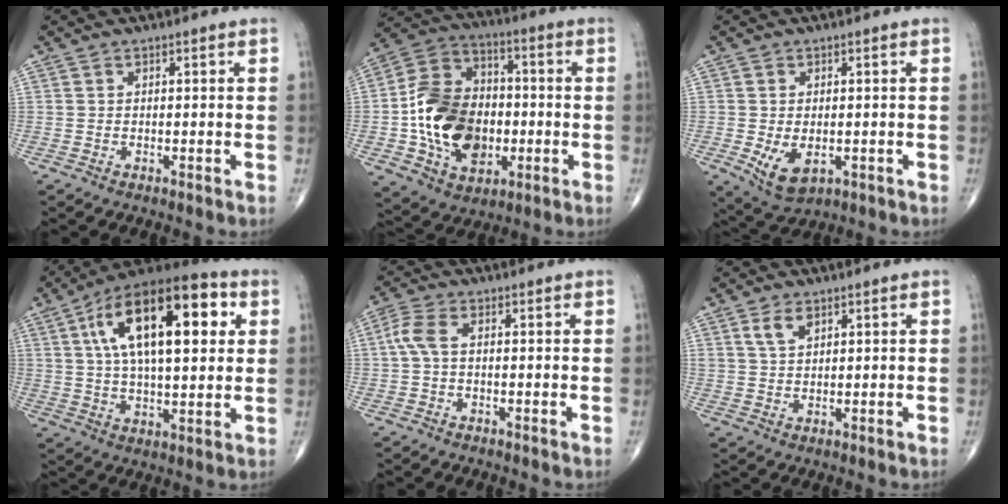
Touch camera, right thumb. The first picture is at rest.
{"total": 19.5, "force": [-2.7, 14.0, 13.2], "torque": [-0.200, 0.025, -0.040]}
{"total": 6.2, "force": [-1.3, 3.6, 4.9], "torque": [-0.083, -0.013, -0.011]}
{"total": 23.2, "force": [6.8, 9.9, 19.8], "torque": [-0.314, 0.013, 0.103]}
{"total": 3.9, "force": [0.1, 1.9, 3.5], "torque": [-0.095, 0.010, -0.003]}
{"total": 3.3, "force": [1.9, 1.7, 2.1], "torque": [-0.034, -0.006, 0.042]}